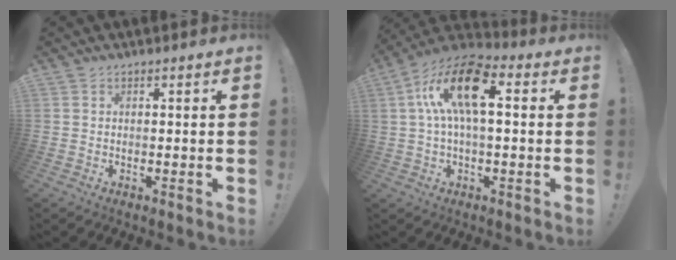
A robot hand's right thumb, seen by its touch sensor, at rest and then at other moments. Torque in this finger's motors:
{"motor_torque": [1.31, 2.81, 0.64, 0.64, 0.21]}